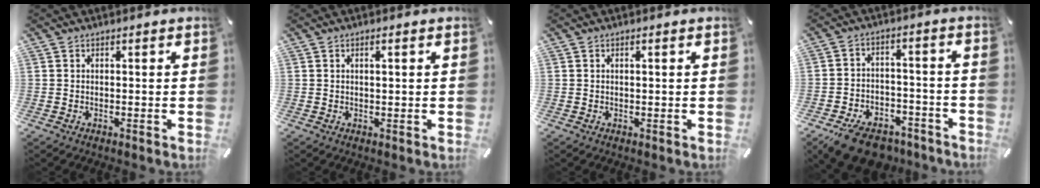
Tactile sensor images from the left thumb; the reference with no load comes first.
{"total": 1.3, "force": [0.4, 0.3, 1.2], "torque": [-0.025, 0.001, 0.006]}
{"total": 0.8, "force": [0.2, 0.2, 0.8], "torque": [-0.015, 0.001, 0.003]}
{"total": 10.0, "force": [-7.4, 5.5, 3.9], "torque": [-0.055, 0.054, -0.130]}